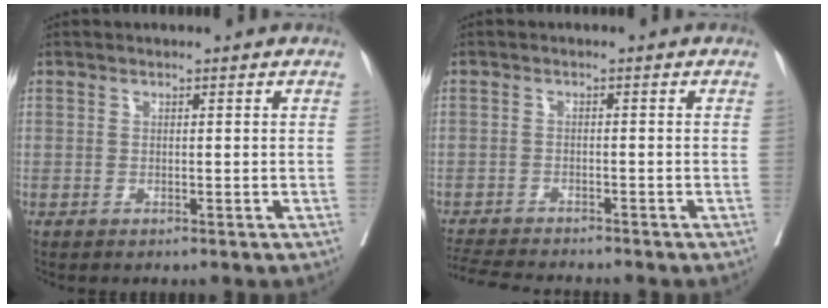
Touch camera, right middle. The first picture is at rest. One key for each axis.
{"total": 7.8, "fx": -7.3, "fy": 0.5, "fz": 2.7, "tx": -0.046, "ty": -0.015, "tz": -0.118}